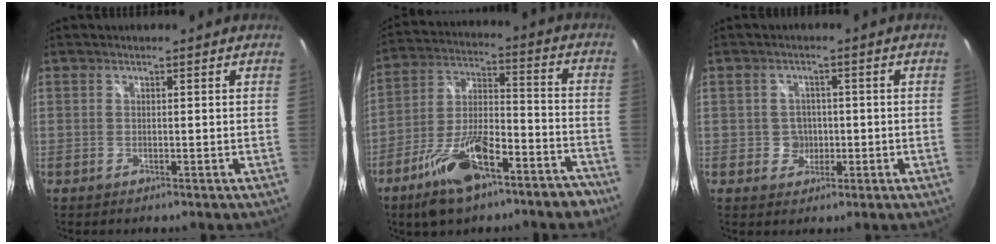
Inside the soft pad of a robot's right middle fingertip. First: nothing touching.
{"total": 18.4, "force": [-12.6, 6.9, 11.6], "torque": [-0.203, 0.009, -0.196]}
{"total": 3.5, "force": [-0.6, 3.4, 0.5], "torque": [-0.010, 0.007, -0.006]}